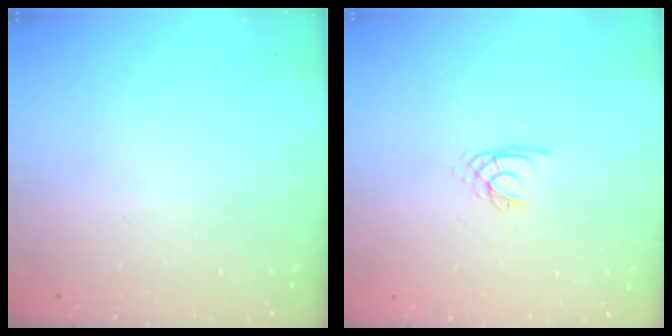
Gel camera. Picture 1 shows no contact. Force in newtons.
{"total": 2.0, "press": 1.9, "slide": 0.4}